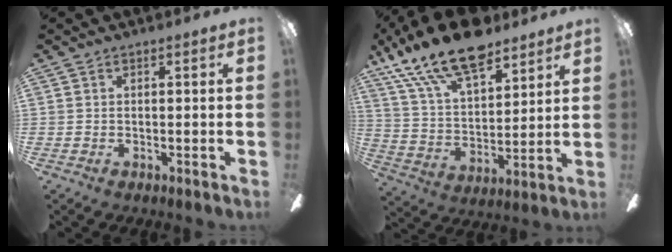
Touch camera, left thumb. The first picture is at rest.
{"total": 19.1, "force": [13.5, 7.6, 11.2], "torque": [-0.228, -0.076, 0.235]}